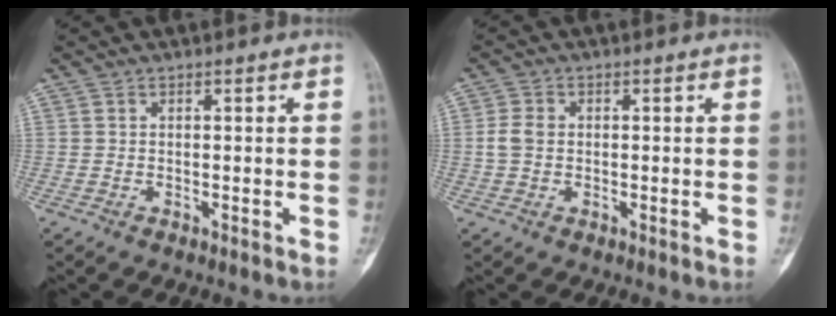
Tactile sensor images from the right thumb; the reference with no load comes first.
{"total": 3.1, "force": [0.0, 2.4, 1.9], "torque": [-0.042, 0.009, -0.002]}